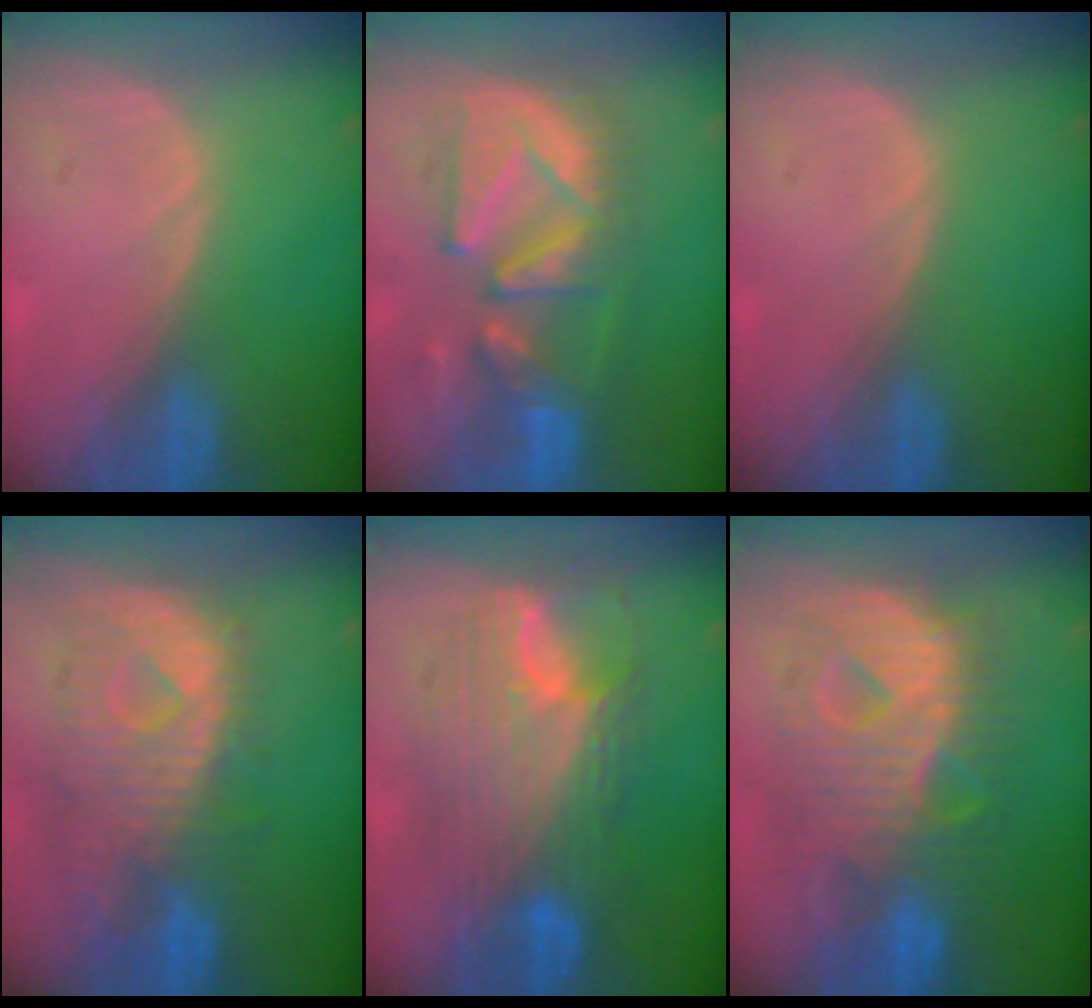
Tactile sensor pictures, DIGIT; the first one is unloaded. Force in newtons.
{"total": 10.9, "press": 10.6, "slide": 2.8}
{"total": 0.0}
{"total": 10.8, "press": 9.6, "slide": 4.9}
{"total": 11.3, "press": 11.3, "slide": 1.2}
{"total": 12.4, "press": 12.4, "slide": 1.4}